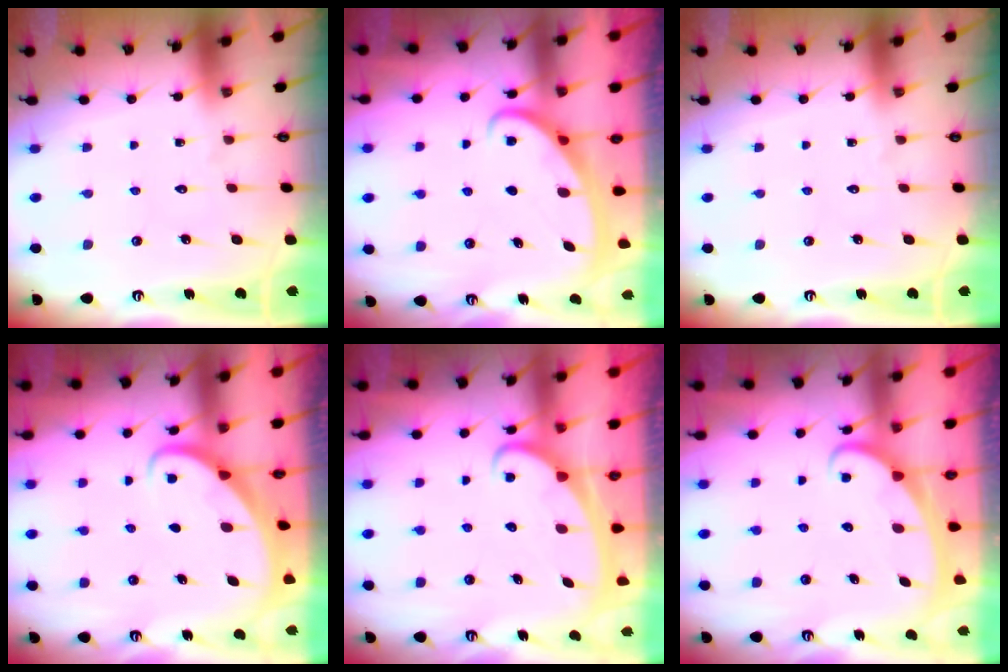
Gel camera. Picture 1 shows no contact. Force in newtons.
{"total": 2.6, "press": 2.5, "slide": 0.4}
{"total": 0.0}
{"total": 2.2, "press": 2.2, "slide": 0.2}
{"total": 2.3, "press": 2.3, "slide": 0.3}
{"total": 2.6, "press": 2.6, "slide": 0.3}